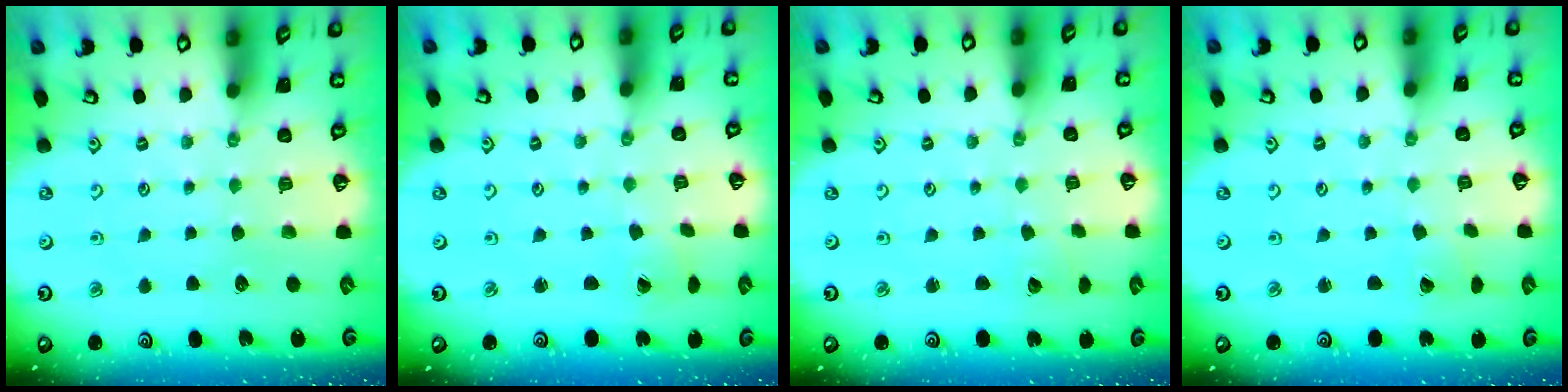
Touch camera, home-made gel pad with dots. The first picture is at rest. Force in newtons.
{"total": 0.0}
{"total": 1.8, "press": 1.8, "slide": 0.1}
{"total": 1.0, "press": 1.0, "slide": 0.1}